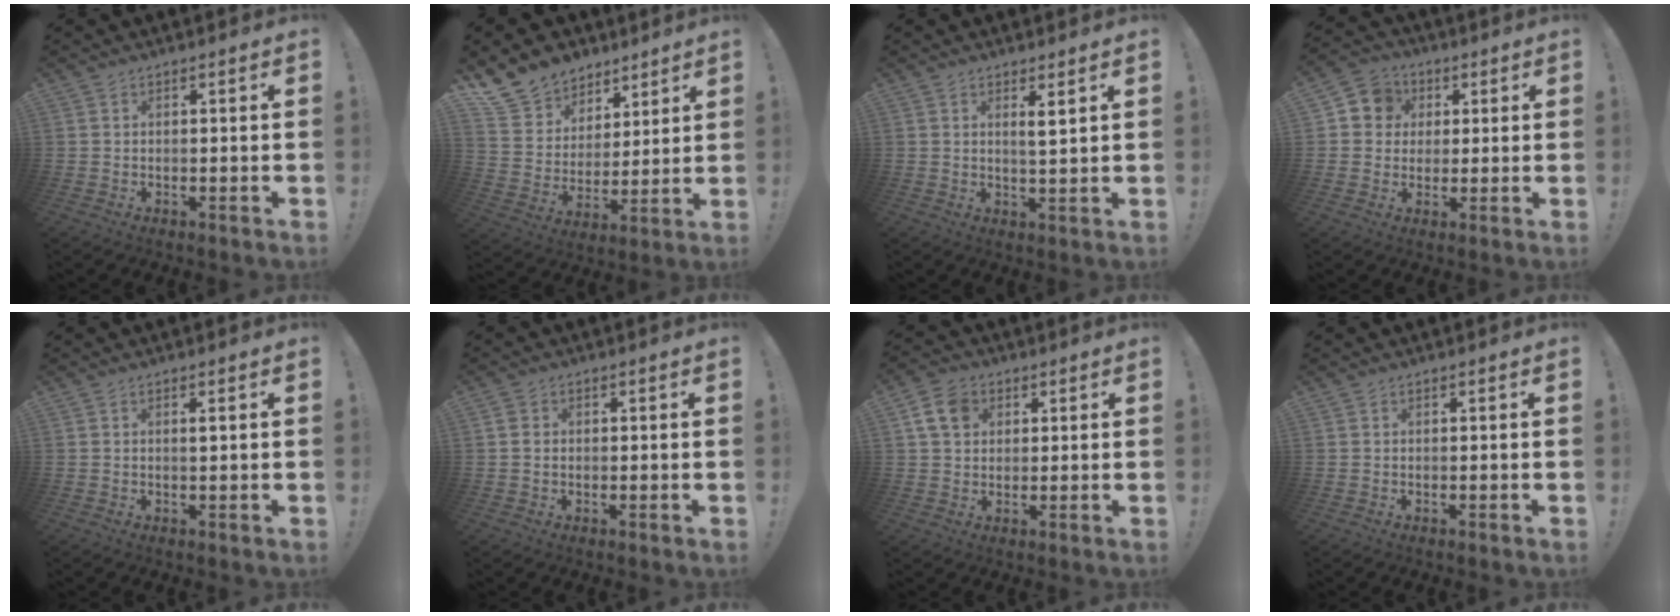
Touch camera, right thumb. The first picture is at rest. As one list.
[{"total": 12.6, "force": [9.0, 8.5, 2.3], "torque": [-0.036, -0.072, 0.179]}, {"total": 3.6, "force": [2.1, 0.2, 2.9], "torque": [-0.041, -0.018, 0.029]}, {"total": 8.1, "force": [1.6, 7.6, 2.2], "torque": [-0.030, 0.001, 0.035]}, {"total": 1.1, "force": [0.4, 0.0, 1.1], "torque": [-0.007, -0.005, 0.002]}, {"total": 2.7, "force": [0.2, 2.3, 1.4], "torque": [-0.021, 0.006, 0.004]}, {"total": 8.7, "force": [3.3, 6.4, 4.8], "torque": [-0.080, 0.001, 0.069]}, {"total": 0.0}]